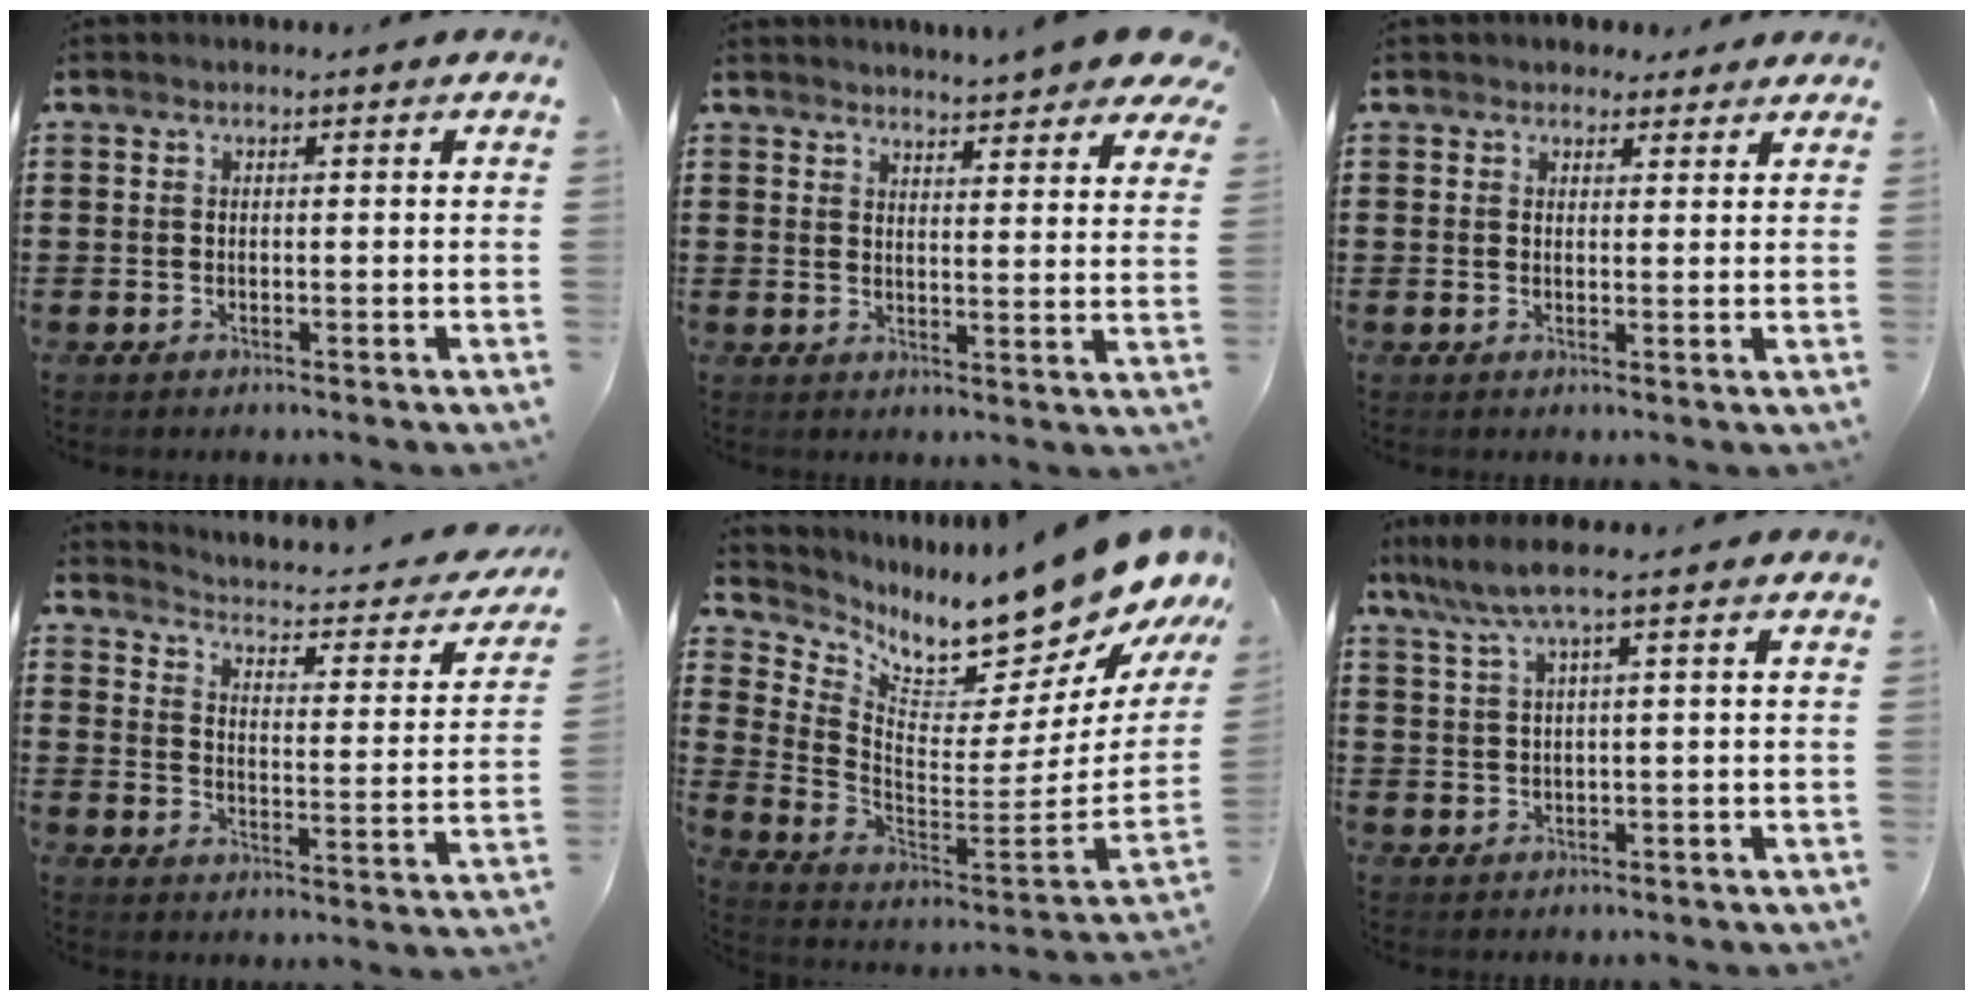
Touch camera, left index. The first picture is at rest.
{"total": 5.1, "force": [5.0, 0.0, 1.2], "torque": [-0.027, -0.028, 0.087]}
{"total": 2.3, "force": [1.9, 1.3, 0.2], "torque": [-0.003, 0.003, 0.035]}
{"total": 1.8, "force": [1.6, 0.2, 0.8], "torque": [-0.034, -0.027, 0.014]}
{"total": 11.4, "force": [11.0, 1.0, 3.0], "torque": [-0.074, -0.107, 0.179]}
{"total": 4.4, "force": [2.1, 0.1, 3.8], "torque": [-0.088, -0.002, 0.033]}